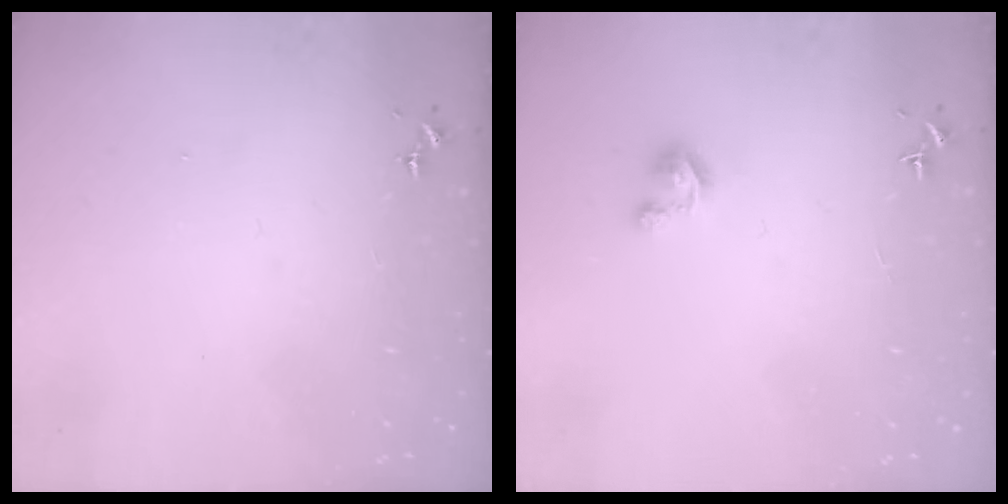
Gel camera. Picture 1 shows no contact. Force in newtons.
{"total": 4.5, "press": 4.5, "slide": 0.4}